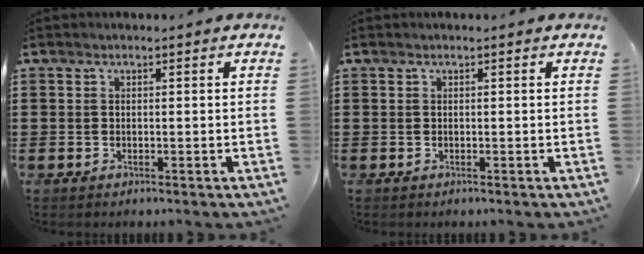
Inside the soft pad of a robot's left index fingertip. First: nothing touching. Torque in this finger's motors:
{"motor_torque": [0.00, 0.00, 0.00, 0.00]}